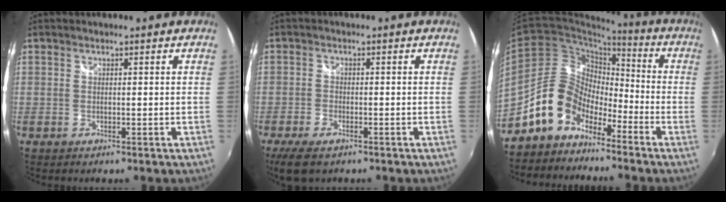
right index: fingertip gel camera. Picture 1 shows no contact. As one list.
[{"total": 6.7, "force": [-4.6, 2.6, 4.1], "torque": [-0.102, -0.021, -0.082]}, {"total": 11.6, "force": [-8.1, 7.2, 4.2], "torque": [-0.078, 0.036, -0.152]}]